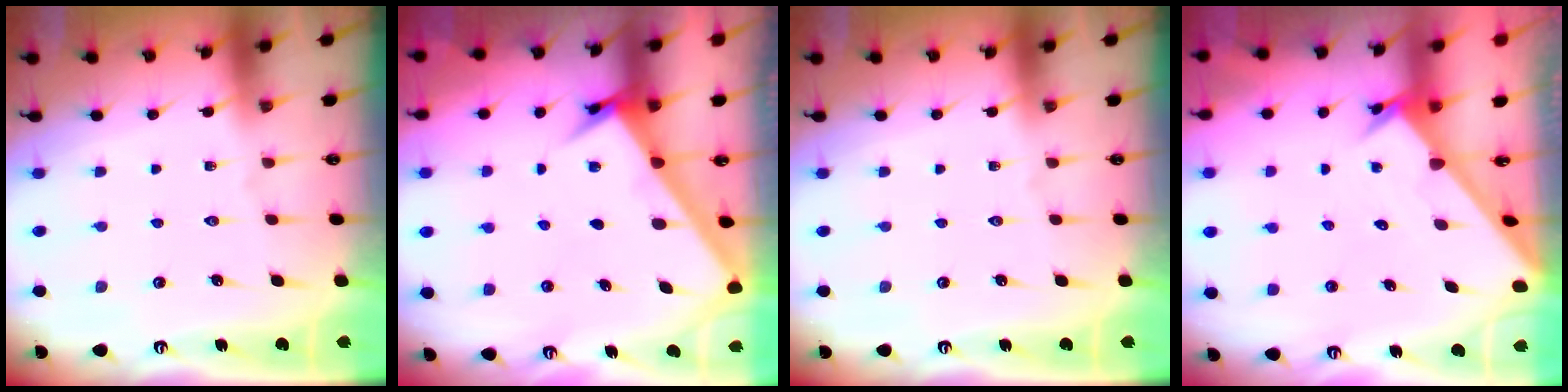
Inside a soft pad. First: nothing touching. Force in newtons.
{"total": 3.4, "press": 3.4, "slide": 0.4}
{"total": 0.0}
{"total": 2.4, "press": 2.4, "slide": 0.2}